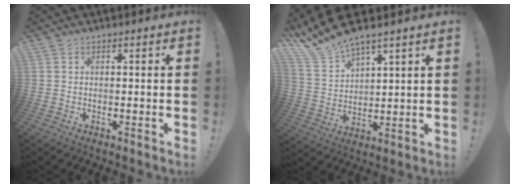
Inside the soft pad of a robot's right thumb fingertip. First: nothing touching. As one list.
[{"total": 9.3, "force": [8.5, 2.1, 3.3], "torque": [-0.081, -0.063, 0.157]}]